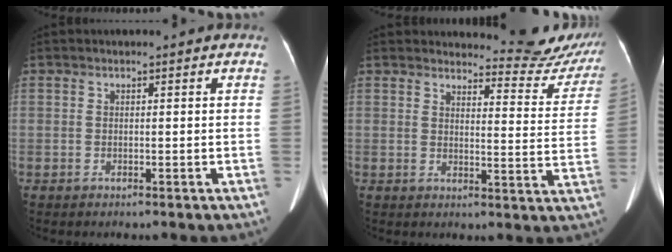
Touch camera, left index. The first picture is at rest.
{"total": 12.6, "force": [12.5, 1.5, 0.5], "torque": [0.023, -0.076, 0.120]}